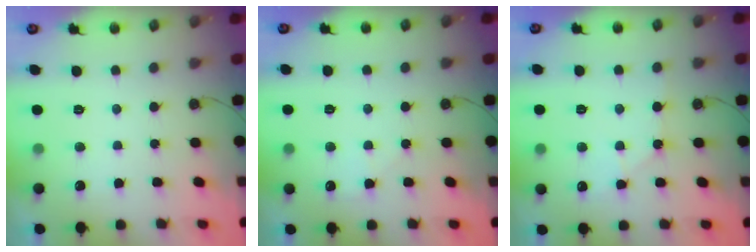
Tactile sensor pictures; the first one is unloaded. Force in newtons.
{"total": 5.0, "press": 4.9, "slide": 0.7}
{"total": 5.6, "press": 5.6, "slide": 0.7}